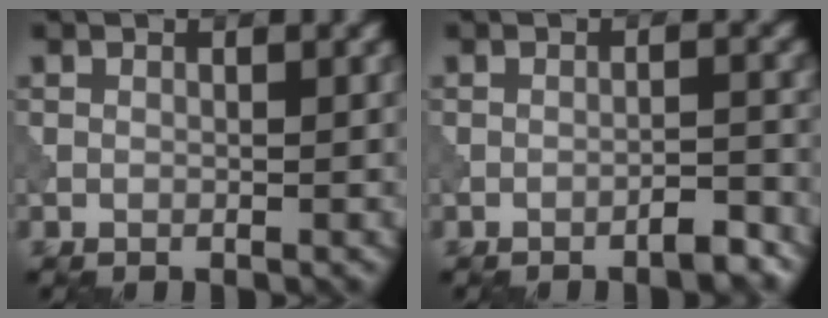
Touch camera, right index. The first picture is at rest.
{"total": 2.0, "force": [-1.6, 0.2, 1.3], "torque": [-0.017, 0.009, -0.027]}